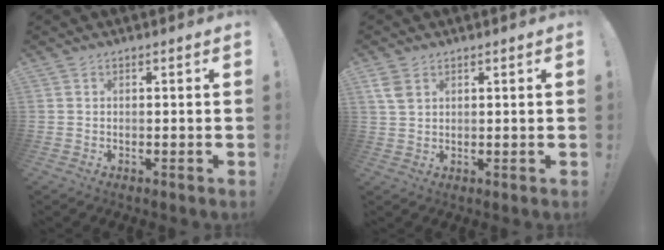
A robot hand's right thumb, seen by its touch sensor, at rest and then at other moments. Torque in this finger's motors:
{"motor_torque": [-0.34, 0.52, 0.12, 0.05, 0.08]}